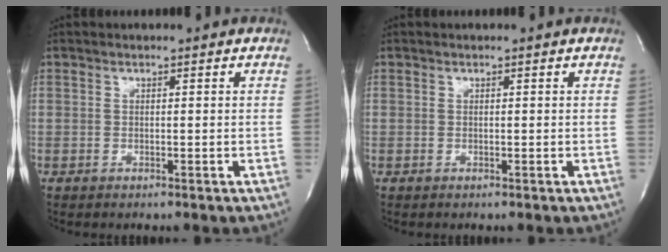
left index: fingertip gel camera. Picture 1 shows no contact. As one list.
[{"total": 0.0}]